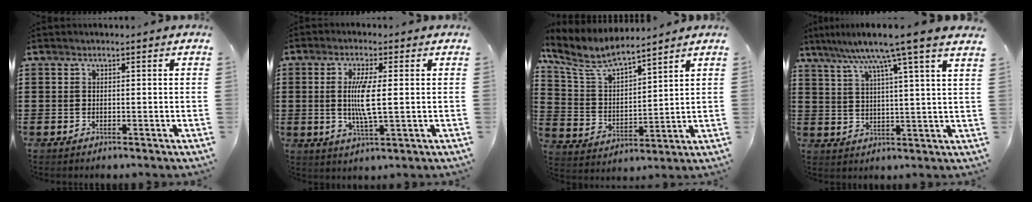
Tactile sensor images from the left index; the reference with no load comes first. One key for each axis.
{"total": 6.3, "fx": 0.4, "fy": 1.1, "fz": 6.2, "tx": -0.131, "ty": -0.006, "tz": -0.001}
{"total": 7.6, "fx": 6.6, "fy": 1.7, "fz": 3.5, "tx": -0.097, "ty": -0.030, "tz": 0.115}
{"total": 8.3, "fx": 6.5, "fy": -1.3, "fz": 5.0, "tx": -0.114, "ty": -0.034, "tz": 0.102}